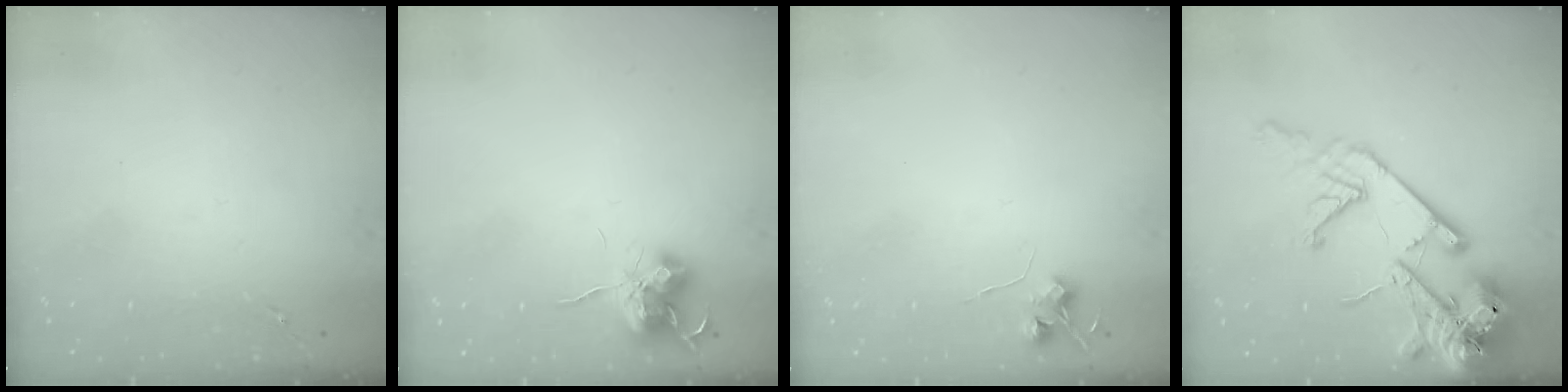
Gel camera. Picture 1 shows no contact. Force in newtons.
{"total": 10.9, "press": 10.8, "slide": 0.8}
{"total": 5.8, "press": 5.8, "slide": 0.7}
{"total": 20.3, "press": 20.1, "slide": 2.7}